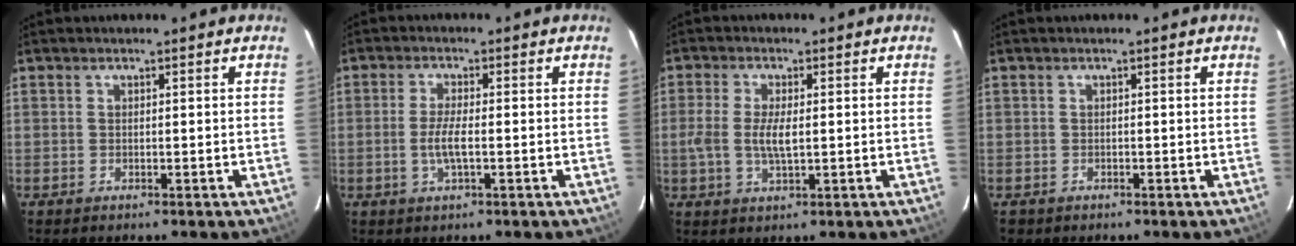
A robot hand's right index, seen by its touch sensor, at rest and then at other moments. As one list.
[{"total": 4.0, "force": [-1.0, 0.8, 3.8], "torque": [-0.075, -0.005, -0.017]}, {"total": 5.3, "force": [-0.3, 1.7, 5.0], "torque": [-0.103, -0.004, -0.008]}, {"total": 1.0, "force": [-0.5, 0.9, 0.0], "torque": [-0.002, 0.004, -0.003]}]